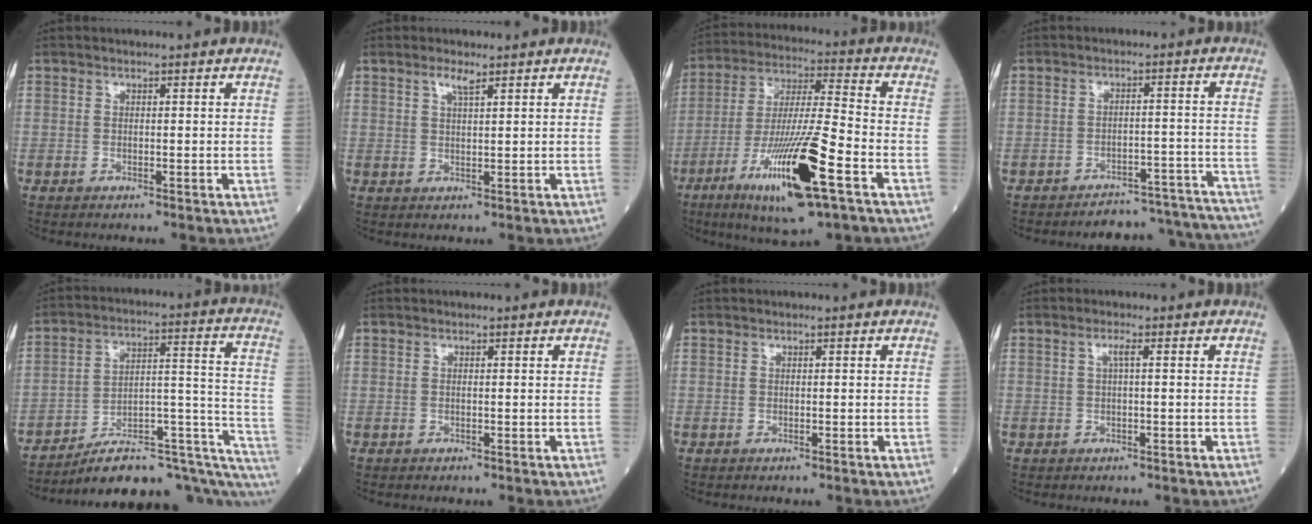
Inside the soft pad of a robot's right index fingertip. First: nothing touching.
{"total": 2.2, "force": [1.5, 0.2, 1.6], "torque": [-0.035, 0.001, 0.029]}
{"total": 18.1, "force": [-8.2, 1.2, 16.2], "torque": [-0.315, -0.032, -0.143]}
{"total": 13.9, "force": [-13.8, 2.1, 0.3], "torque": [0.029, 0.037, -0.165]}
{"total": 19.9, "force": [-14.9, 5.6, 11.9], "torque": [-0.089, 0.074, -0.203]}
{"total": 0.0}
{"total": 0.0}
{"total": 1.3, "force": [0.2, 0.0, 1.3], "torque": [-0.027, 0.003, 0.003]}